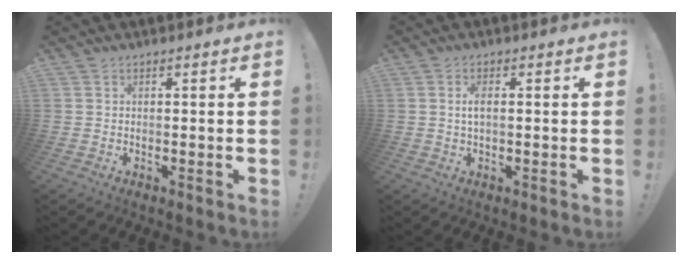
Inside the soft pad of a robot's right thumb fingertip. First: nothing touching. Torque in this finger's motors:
{"motor_torque": [0.00, -0.05, 0.39, -0.10, 0.15]}